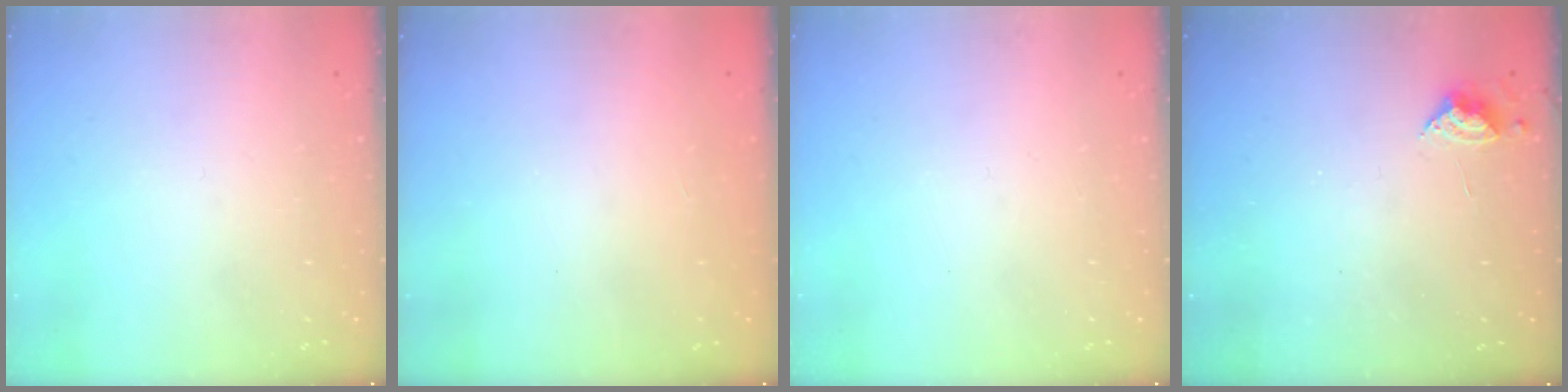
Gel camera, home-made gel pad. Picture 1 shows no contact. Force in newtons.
{"total": 1.2, "press": 1.1, "slide": 0.5}
{"total": 0.0}
{"total": 4.9, "press": 4.9, "slide": 0.5}